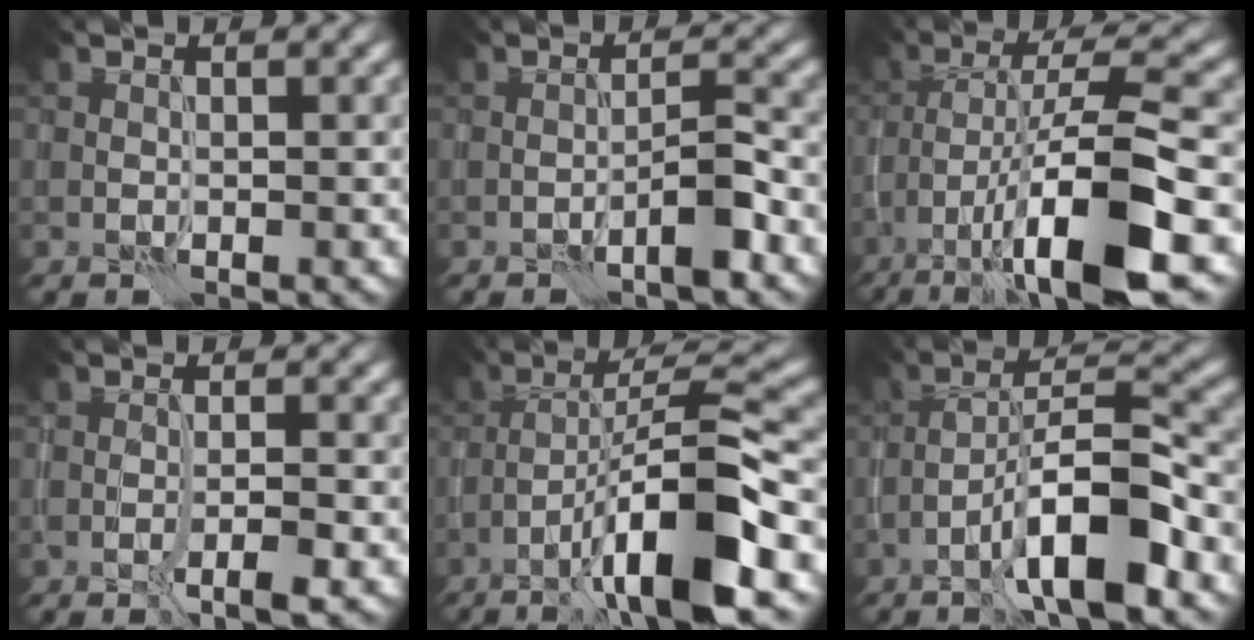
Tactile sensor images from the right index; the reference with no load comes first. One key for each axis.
{"total": 2.7, "fx": -1.6, "fy": 0.3, "fz": 2.1, "tx": -0.032, "ty": 0.015, "tz": -0.031}
{"total": 12.0, "fx": -5.8, "fy": 2.8, "fz": 10.2, "tx": -0.183, "ty": 0.007, "tz": -0.094}
{"total": 2.5, "fx": -1.3, "fy": 0.2, "fz": 2.2, "tx": -0.034, "ty": 0.006, "tz": -0.025}
{"total": 10.9, "fx": -4.8, "fy": 1.9, "fz": 9.6, "tx": -0.145, "ty": 0.023, "tz": -0.082}
{"total": 8.7, "fx": -4.2, "fy": 1.9, "fz": 7.4, "tx": -0.117, "ty": 0.022, "tz": -0.075}